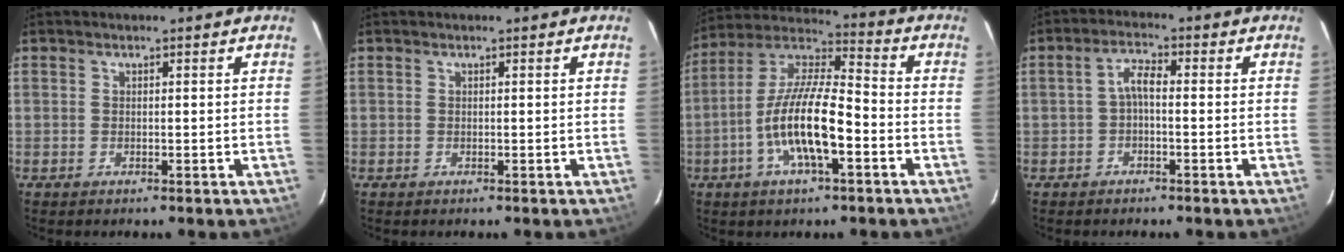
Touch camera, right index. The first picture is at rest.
{"total": 0.0}
{"total": 14.7, "force": [-5.0, 3.8, 13.2], "torque": [-0.261, -0.002, -0.099]}
{"total": 2.9, "force": [-0.8, 1.1, 2.6], "torque": [-0.056, 0.011, -0.017]}